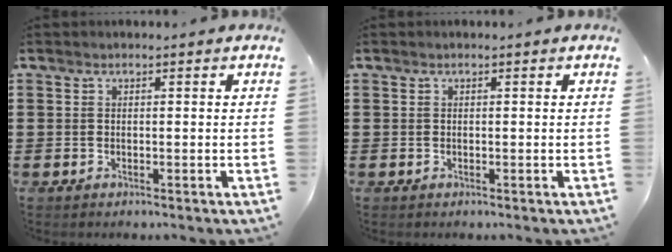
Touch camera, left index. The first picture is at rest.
{"total": 0.0}